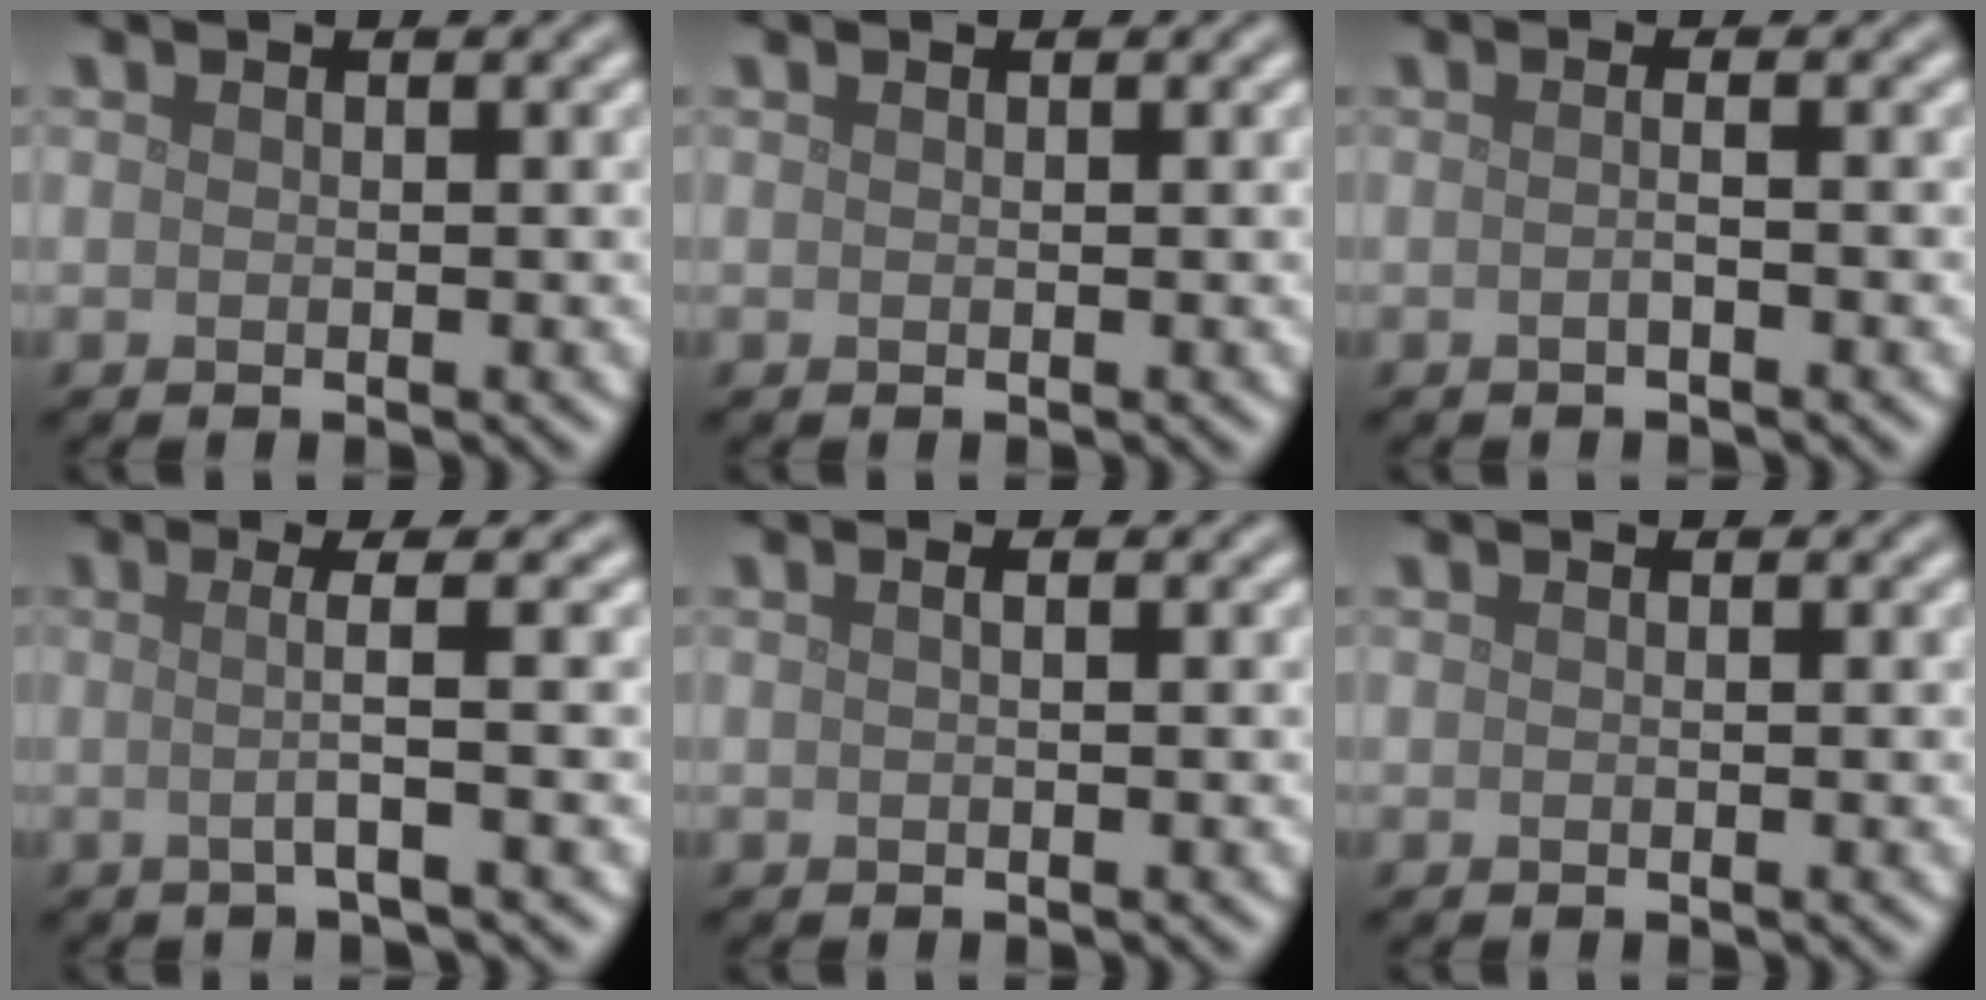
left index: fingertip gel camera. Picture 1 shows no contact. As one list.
[{"total": 0.0}, {"total": 1.3, "force": [-0.2, 0.5, 1.2], "torque": [-0.012, -0.007, -0.011]}, {"total": 3.3, "force": [0.1, 0.5, 3.2], "torque": [-0.054, -0.001, -0.010]}, {"total": 0.8, "force": [0.2, 0.3, 0.8], "torque": [-0.010, 0.000, -0.003]}, {"total": 0.0}]